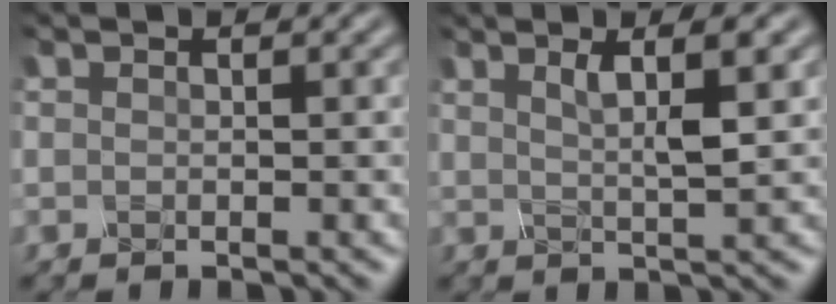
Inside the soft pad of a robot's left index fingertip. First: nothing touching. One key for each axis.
{"total": 3.1, "fx": 1.1, "fy": 0.7, "fz": 2.8, "tx": -0.040, "ty": -0.001, "tz": 0.019}